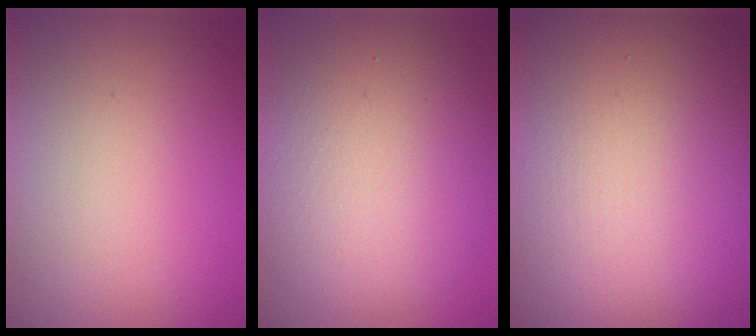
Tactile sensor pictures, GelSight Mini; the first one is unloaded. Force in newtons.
{"total": 9.4, "press": 9.3, "slide": 0.6}
{"total": 21.4, "press": 21.4, "slide": 0.5}